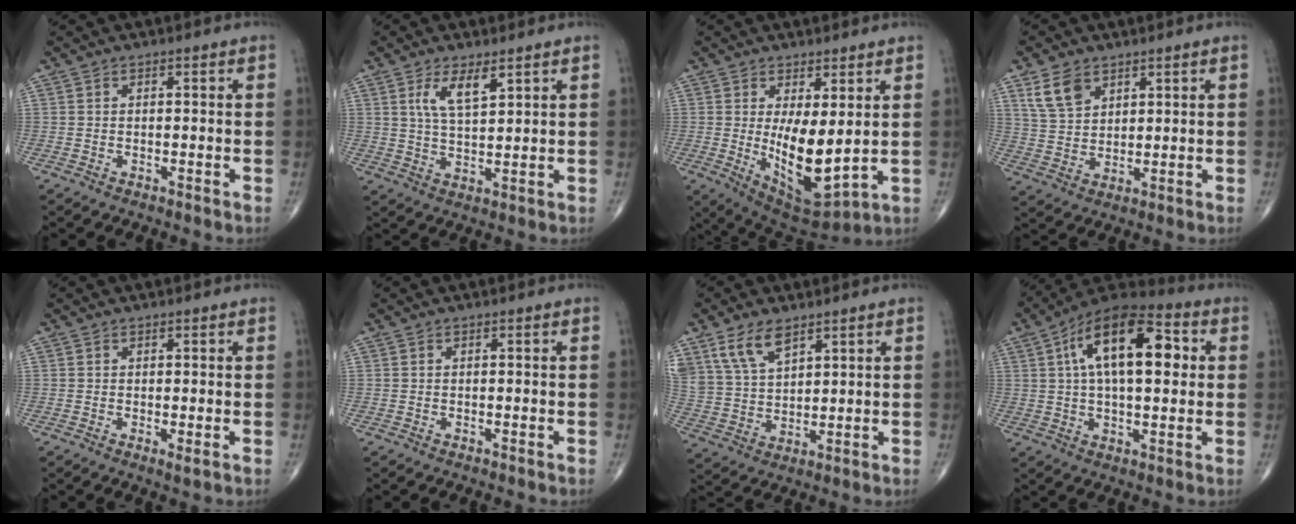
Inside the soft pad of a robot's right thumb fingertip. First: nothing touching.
{"total": 6.1, "force": [3.2, 2.1, 4.7], "torque": [-0.085, -0.020, 0.064]}
{"total": 11.5, "force": [0.7, 4.5, 10.6], "torque": [-0.163, -0.035, 0.030]}
{"total": 6.7, "force": [4.0, 4.2, 3.5], "torque": [-0.056, -0.016, 0.085]}
{"total": 1.0, "force": [0.0, 0.3, 1.0], "torque": [-0.017, -0.006, -0.001]}
{"total": 0.0}
{"total": 8.7, "force": [5.7, 4.3, 5.0], "torque": [-0.090, -0.019, 0.122]}
{"total": 19.0, "force": [4.4, 8.9, 16.1], "torque": [-0.247, 0.020, 0.062]}